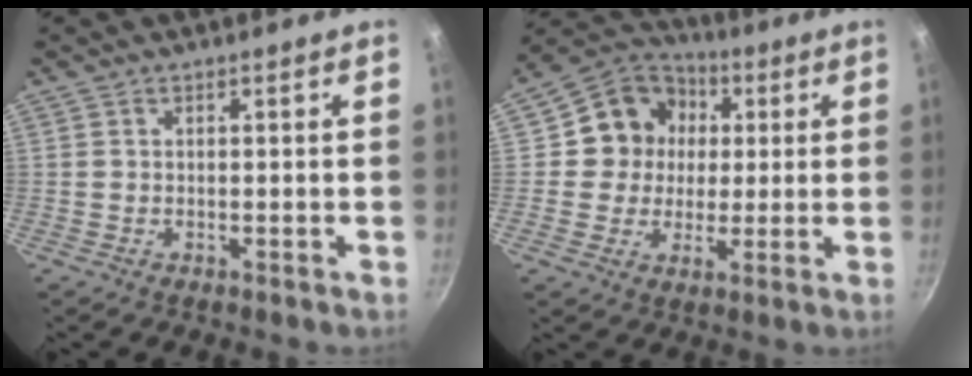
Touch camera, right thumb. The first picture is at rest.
{"total": 12.4, "force": [2.4, 11.2, 4.8], "torque": [-0.049, 0.014, 0.022]}